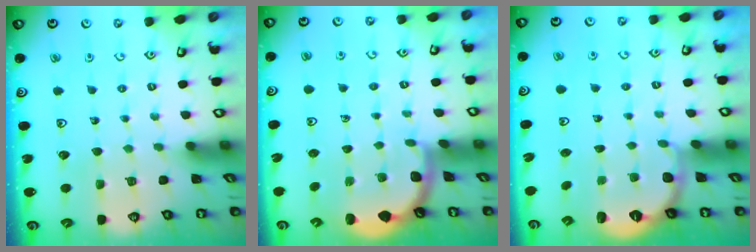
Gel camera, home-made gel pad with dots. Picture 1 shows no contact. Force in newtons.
{"total": 1.9, "press": 1.9, "slide": 0.0}
{"total": 2.6, "press": 1.7, "slide": 1.9}